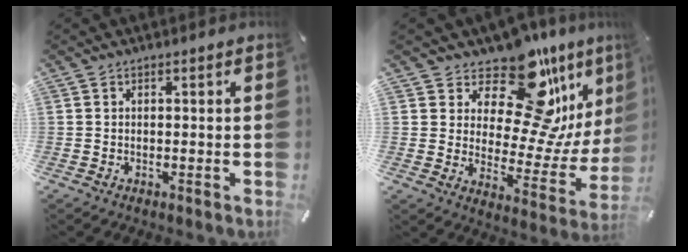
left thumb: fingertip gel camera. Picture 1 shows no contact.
{"total": 16.9, "force": [12.8, 6.8, 8.7], "torque": [-0.122, -0.127, 0.213]}